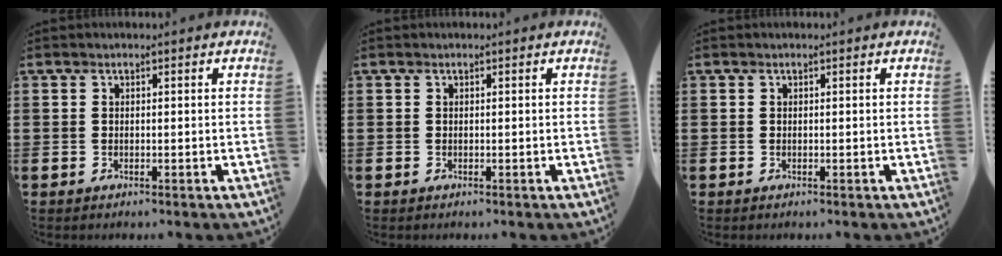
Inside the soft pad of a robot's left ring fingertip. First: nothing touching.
{"total": 0.0}
{"total": 0.0}